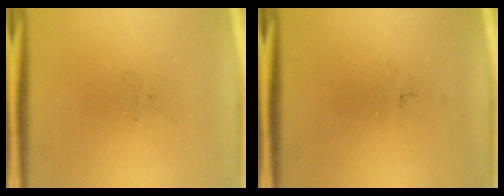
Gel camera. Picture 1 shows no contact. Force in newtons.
{"total": 0.0}